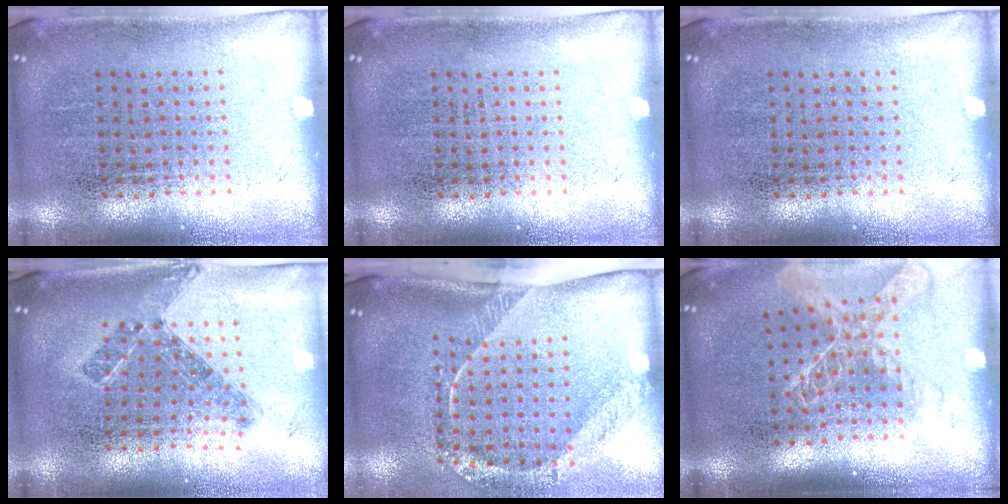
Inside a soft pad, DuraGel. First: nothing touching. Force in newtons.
{"total": 0.0}
{"total": 0.0}
{"total": 0.8, "press": 0.7, "slide": 0.3}
{"total": 2.6, "press": 1.7, "slide": 2.0}
{"total": 1.9, "press": 1.5, "slide": 1.3}